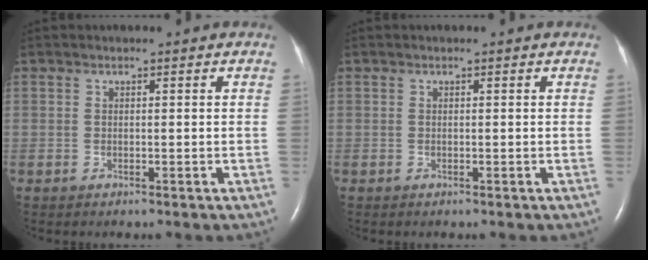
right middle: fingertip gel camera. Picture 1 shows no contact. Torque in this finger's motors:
{"motor_torque": [0.00, 0.00, 0.00, 0.00]}